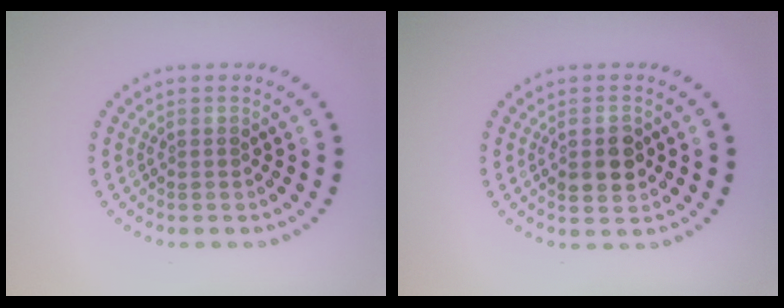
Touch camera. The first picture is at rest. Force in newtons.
{"total": 3.0, "press": 2.9, "slide": 0.2}